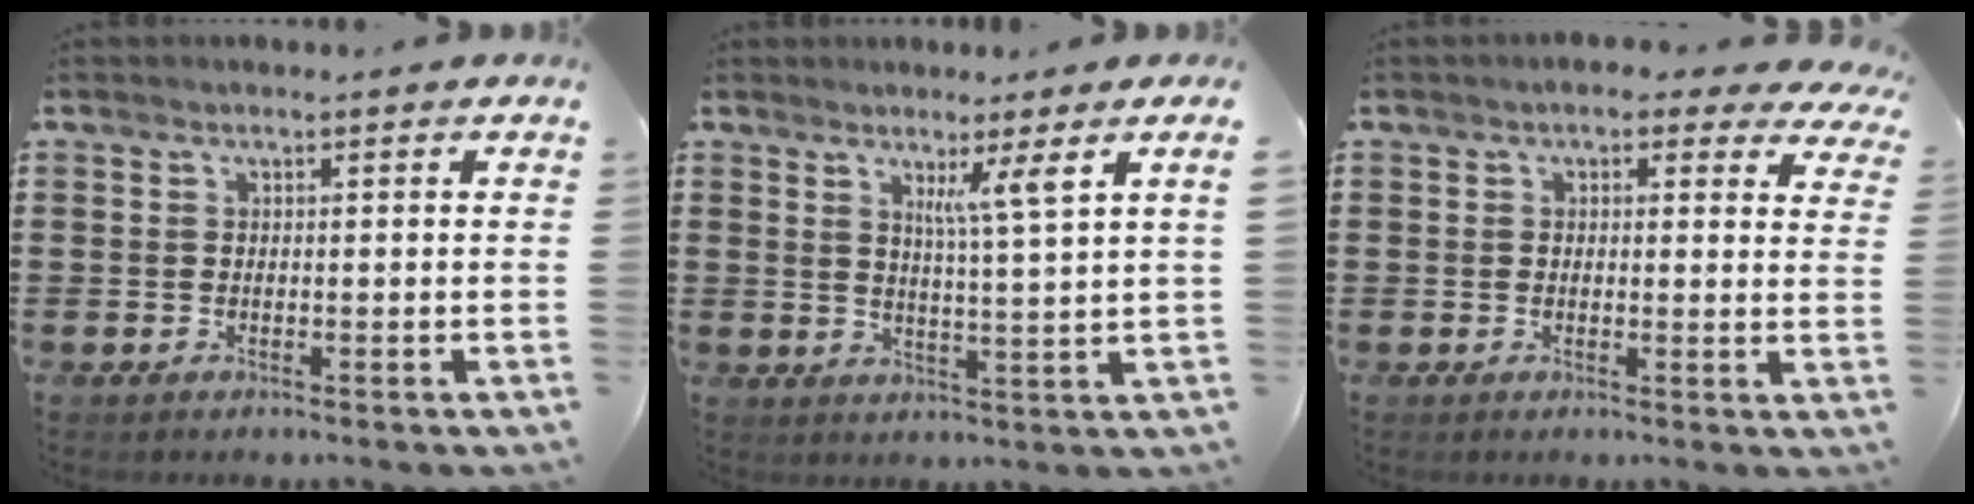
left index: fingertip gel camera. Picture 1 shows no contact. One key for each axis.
{"total": 5.1, "fx": 3.1, "fy": -1.5, "fz": 3.7, "tx": -0.073, "ty": -0.016, "tz": 0.047}
{"total": 2.5, "fx": 1.9, "fy": 1.2, "fz": 1.1, "tx": -0.023, "ty": -0.001, "tz": 0.030}